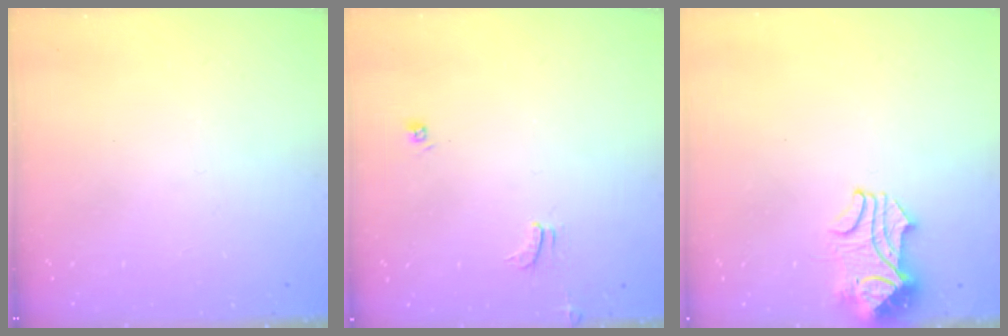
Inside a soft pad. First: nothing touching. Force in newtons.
{"total": 2.0, "press": 1.9, "slide": 0.4}
{"total": 2.3, "press": 2.2, "slide": 0.5}